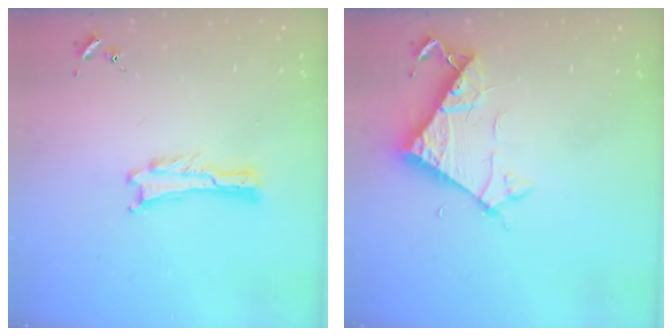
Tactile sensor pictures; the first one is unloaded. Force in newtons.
{"total": 6.9, "press": 6.9, "slide": 0.5}